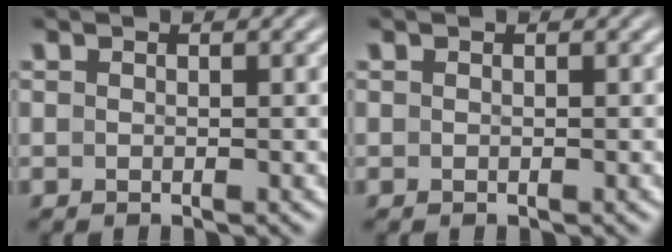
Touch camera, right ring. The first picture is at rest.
{"total": 0.0}